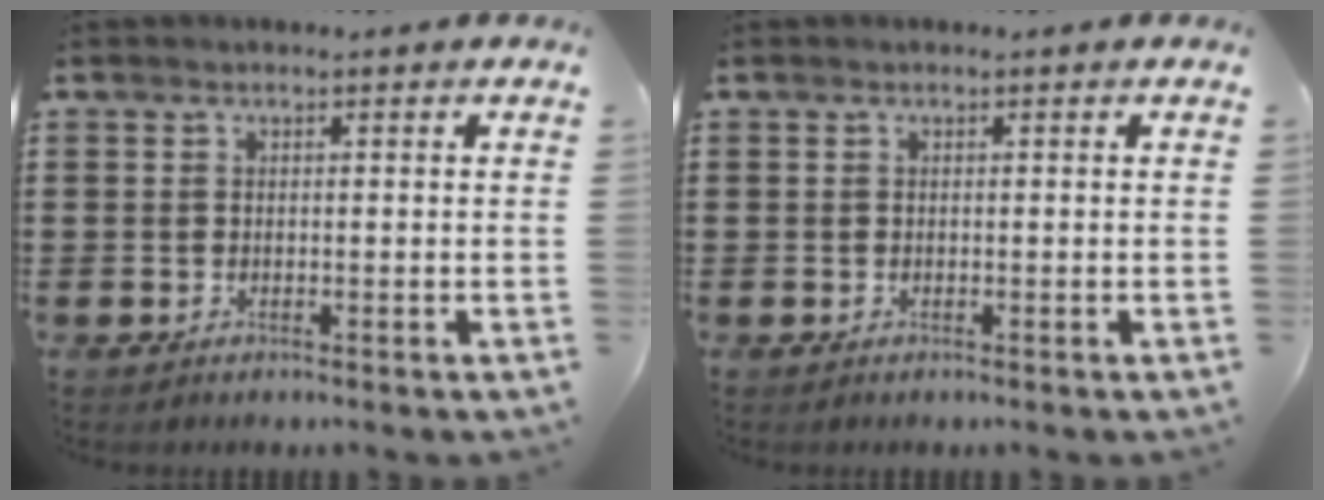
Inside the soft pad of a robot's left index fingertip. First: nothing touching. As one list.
[{"total": 0.0}]